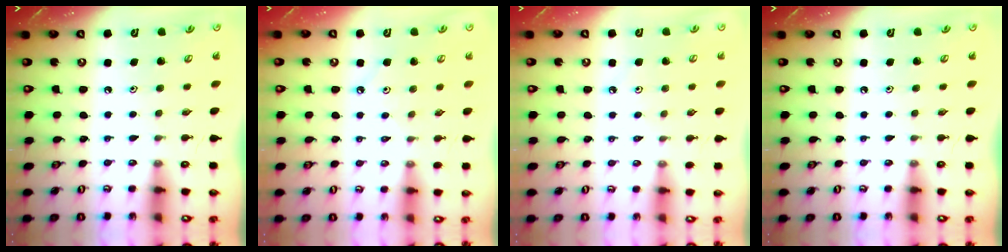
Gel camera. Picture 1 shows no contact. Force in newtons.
{"total": 2.2, "press": 2.2, "slide": 0.4}
{"total": 2.0, "press": 2.0, "slide": 0.5}
{"total": 0.0}